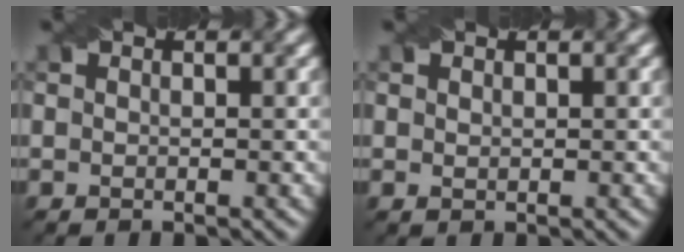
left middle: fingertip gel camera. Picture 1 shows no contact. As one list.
[{"total": 0.6, "force": [0.4, 0.4, 0.3], "torque": [-0.006, -0.002, 0.010]}]